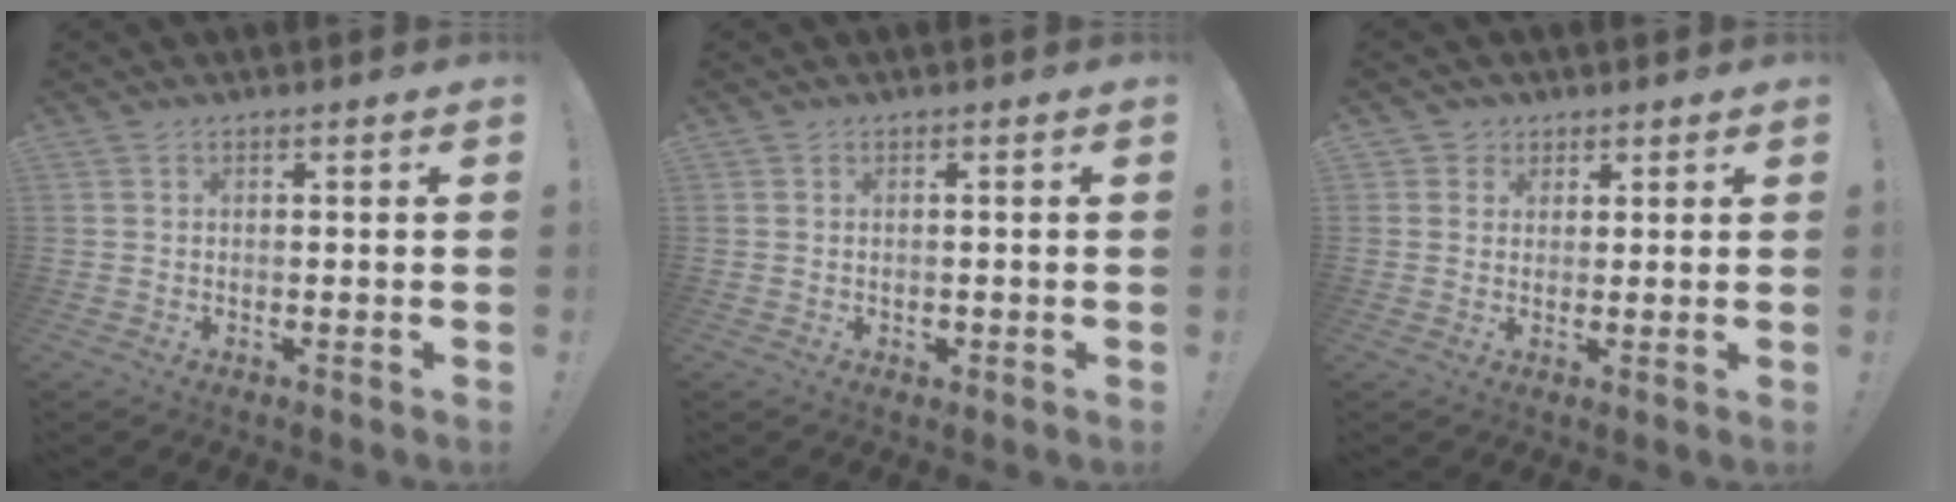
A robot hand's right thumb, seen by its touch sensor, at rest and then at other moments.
{"total": 0.9, "force": [-0.2, 0.9, 0.1], "torque": [-0.001, 0.002, -0.004]}
{"total": 3.2, "force": [1.5, 2.8, 0.4], "torque": [-0.008, -0.002, 0.028]}